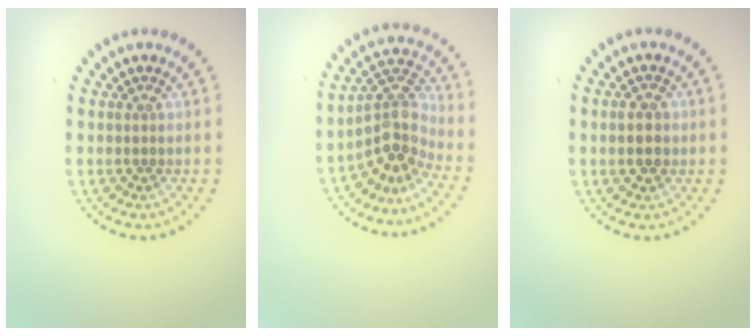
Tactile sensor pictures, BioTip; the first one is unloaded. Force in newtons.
{"total": 4.0, "press": 2.8, "slide": 2.8}
{"total": 2.7, "press": 2.7, "slide": 0.2}